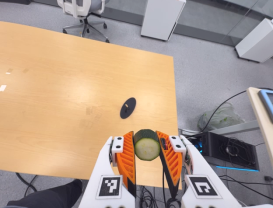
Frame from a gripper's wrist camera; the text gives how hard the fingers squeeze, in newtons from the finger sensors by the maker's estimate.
{"total": 10.1, "left": 9.9, "right": 10.3}